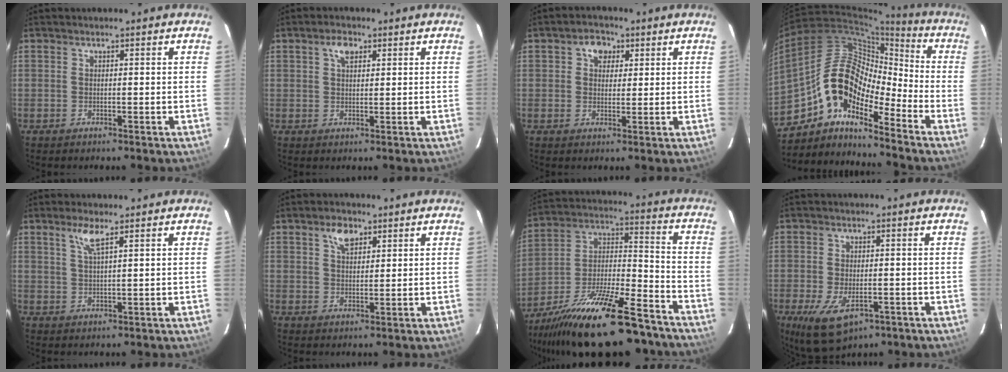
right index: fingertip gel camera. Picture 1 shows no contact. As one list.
[{"total": 3.1, "force": [1.5, 1.7, 2.0], "torque": [-0.036, 0.010, 0.025]}, {"total": 4.1, "force": [1.6, 3.4, 1.8], "torque": [-0.020, 0.013, 0.025]}, {"total": 13.7, "force": [-9.2, 5.7, 8.3], "torque": [-0.132, 0.016, -0.190]}, {"total": 3.5, "force": [2.2, 0.3, 2.7], "torque": [-0.055, 0.003, 0.044]}, {"total": 4.2, "force": [2.4, 2.3, 2.5], "torque": [-0.042, 0.008, 0.043]}, {"total": 25.6, "force": [-19.4, 6.7, 15.2], "torque": [-0.277, -0.023, -0.305]}, {"total": 8.9, "force": [-3.9, 4.6, 6.5], "torque": [-0.142, -0.029, -0.060]}]